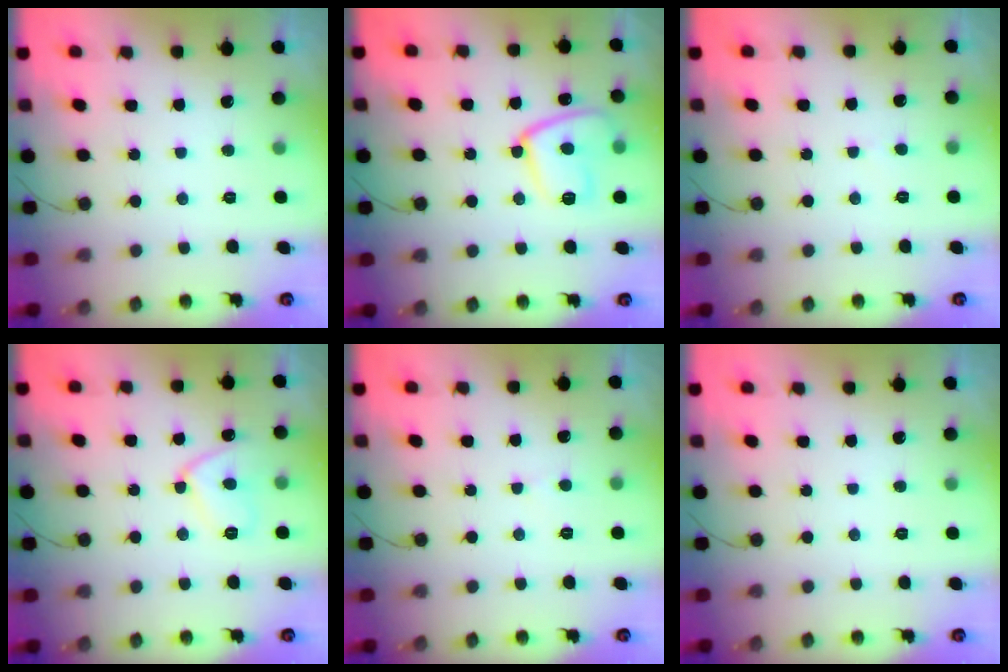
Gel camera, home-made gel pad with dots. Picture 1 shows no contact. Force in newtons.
{"total": 12.7, "press": 12.7, "slide": 1.3}
{"total": 2.1, "press": 2.1, "slide": 0.2}
{"total": 9.1, "press": 9.1, "slide": 0.8}
{"total": 2.9, "press": 2.9, "slide": 0.4}
{"total": 0.0}